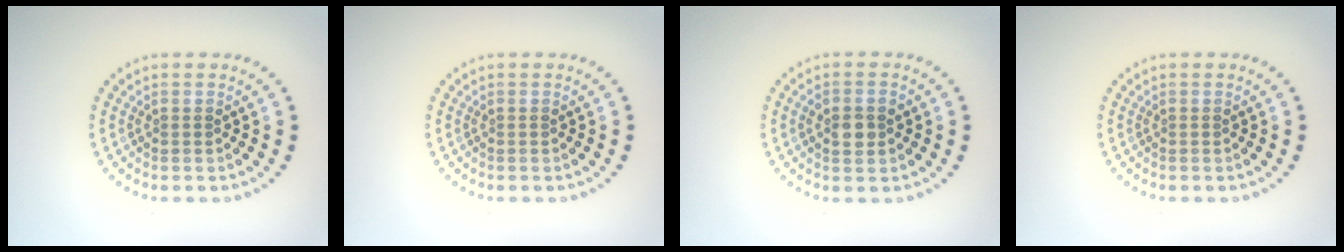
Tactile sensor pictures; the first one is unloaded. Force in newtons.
{"total": 0.0}
{"total": 2.5, "press": 2.5, "slide": 0.3}
{"total": 0.0}